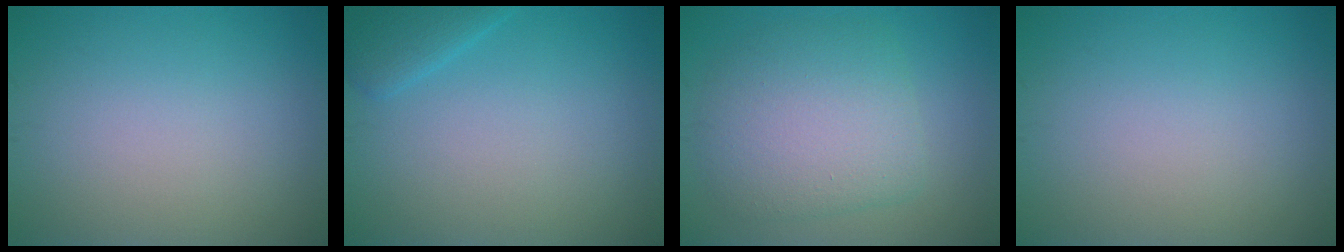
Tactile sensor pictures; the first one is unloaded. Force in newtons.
{"total": 2.0, "press": 2.0, "slide": 0.1}
{"total": 6.2, "press": 6.2, "slide": 0.3}
{"total": 0.0}